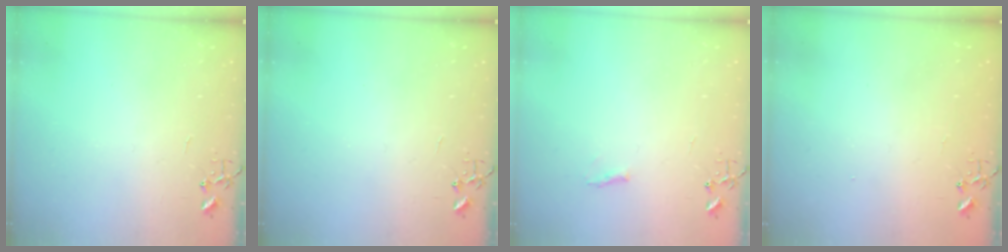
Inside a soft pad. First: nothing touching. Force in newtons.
{"total": 0.0}
{"total": 4.7, "press": 4.6, "slide": 0.6}
{"total": 1.3, "press": 1.2, "slide": 0.1}